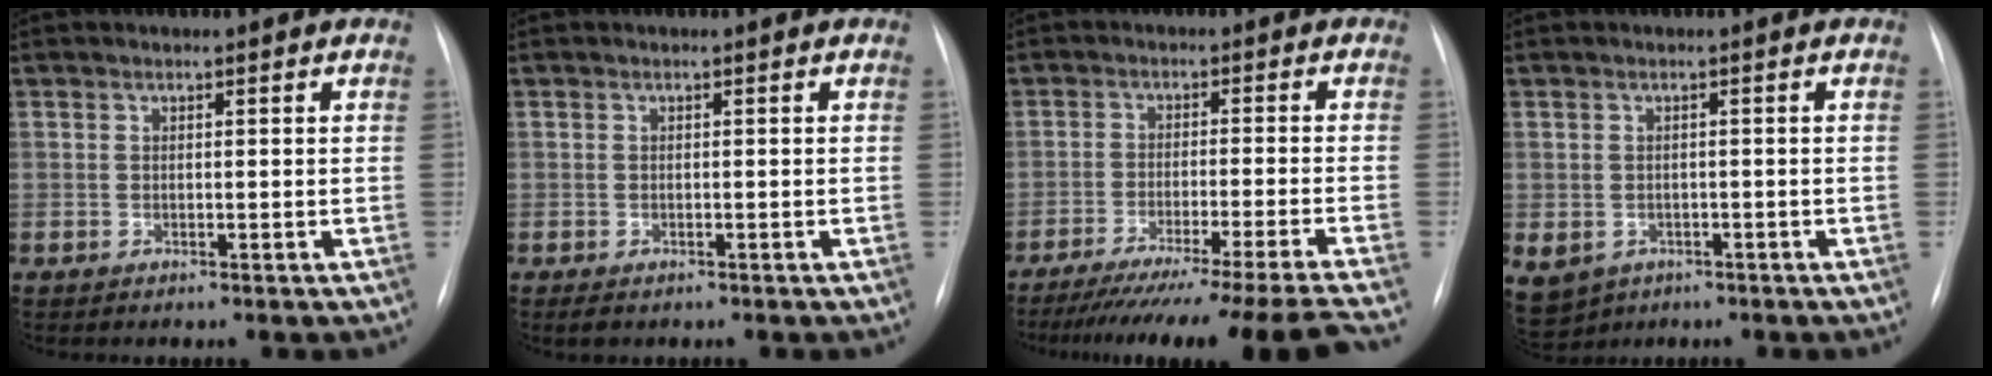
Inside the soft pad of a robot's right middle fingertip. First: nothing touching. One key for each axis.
{"total": 1.9, "fx": -1.3, "fy": 1.0, "fz": 0.9, "tx": -0.012, "ty": -0.001, "tz": -0.012}
{"total": 20.4, "fx": -18.2, "fy": -3.2, "fz": 8.7, "tx": -0.097, "ty": -0.055, "tz": -0.261}
{"total": 11.1, "fx": -5.0, "fy": 9.1, "fz": 4.0, "tx": -0.124, "ty": -0.004, "tz": -0.061}